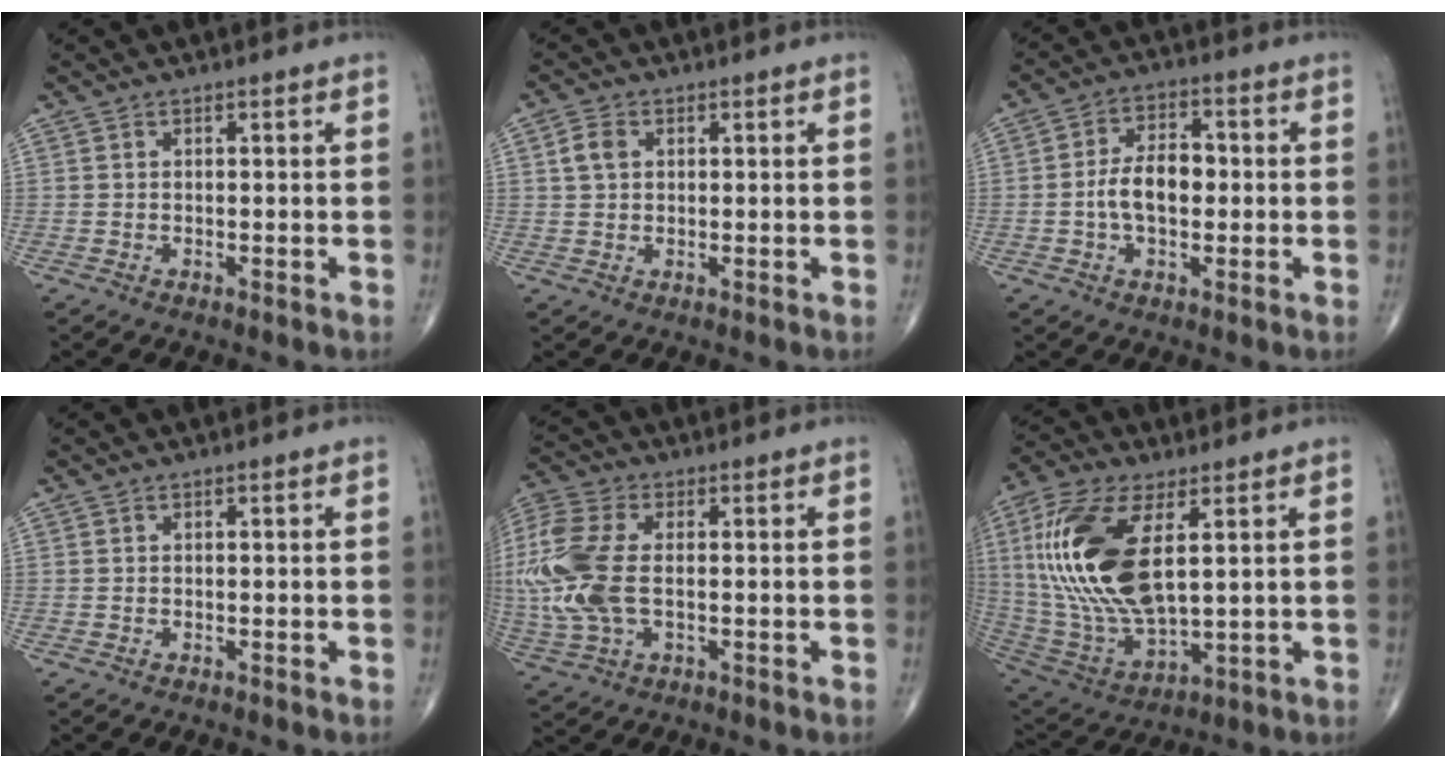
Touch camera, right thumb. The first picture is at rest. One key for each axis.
{"total": 3.3, "fx": 0.9, "fy": 2.4, "fz": 2.1, "tx": -0.040, "ty": 0.003, "tz": 0.017}
{"total": 8.1, "fx": -0.7, "fy": 4.8, "fz": 6.5, "tx": -0.109, "ty": 0.020, "tz": -0.017}
{"total": 0.0}
{"total": 16.4, "fx": -0.1, "fy": 9.2, "fz": 13.5, "tx": -0.350, "ty": 0.003, "tz": 0.002}
{"total": 22.3, "fx": 4.9, "fy": 10.2, "fz": 19.2, "tx": -0.408, "ty": -0.025, "tz": 0.098}